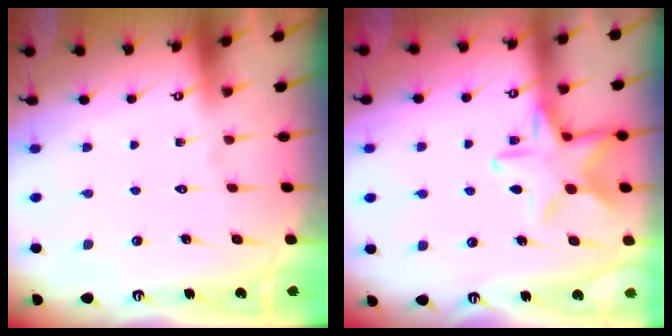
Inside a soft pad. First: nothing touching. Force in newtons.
{"total": 14.4, "press": 14.4, "slide": 1.1}